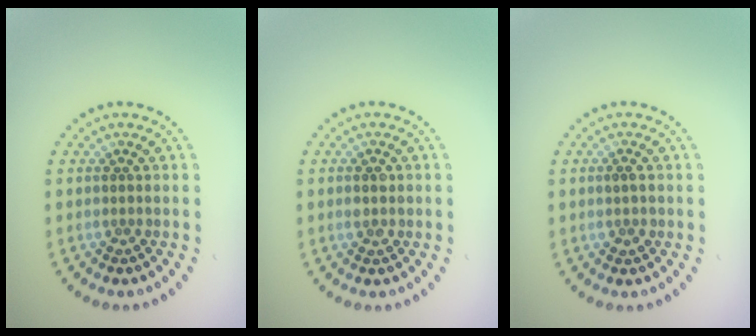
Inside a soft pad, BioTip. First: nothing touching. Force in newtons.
{"total": 1.0, "press": 1.0, "slide": 0.2}
{"total": 1.1, "press": 1.1, "slide": 0.1}